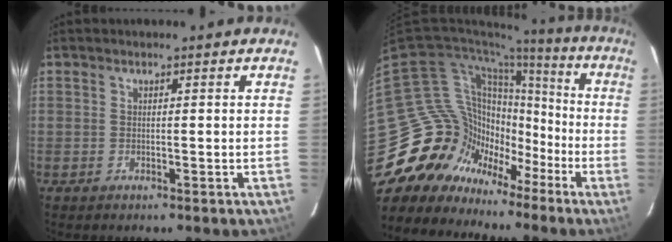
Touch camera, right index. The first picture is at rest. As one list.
[{"total": 21.0, "force": [-11.8, 16.3, 5.9], "torque": [-0.141, 0.034, -0.193]}]